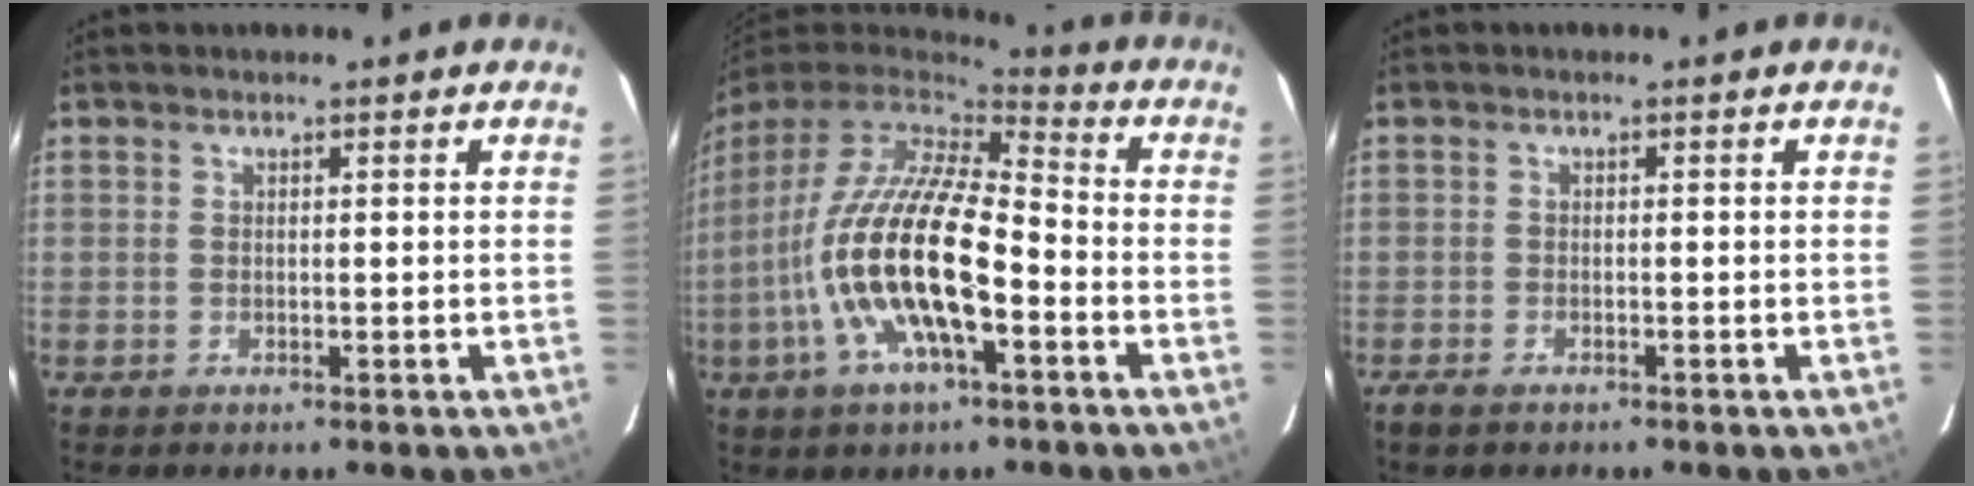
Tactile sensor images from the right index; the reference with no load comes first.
{"total": 19.7, "force": [-6.2, 6.4, 17.6], "torque": [-0.338, -0.027, -0.119]}
{"total": 2.4, "force": [-1.8, 1.0, 1.2], "torque": [-0.032, -0.004, -0.036]}